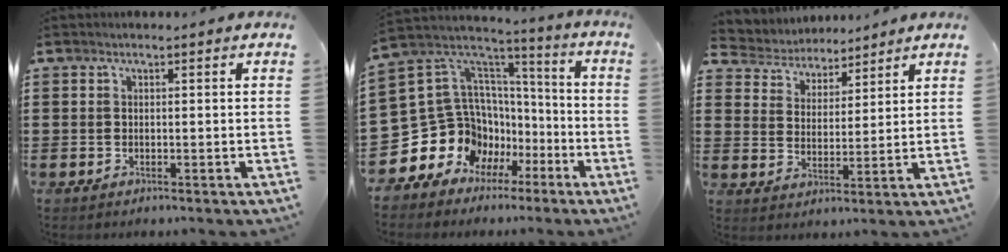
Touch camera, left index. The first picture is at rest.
{"total": 13.4, "force": [-4.3, 12.1, 3.7], "torque": [-0.128, -0.032, -0.047]}
{"total": 4.3, "force": [4.0, 1.3, -0.5], "torque": [-0.019, -0.024, 0.069]}